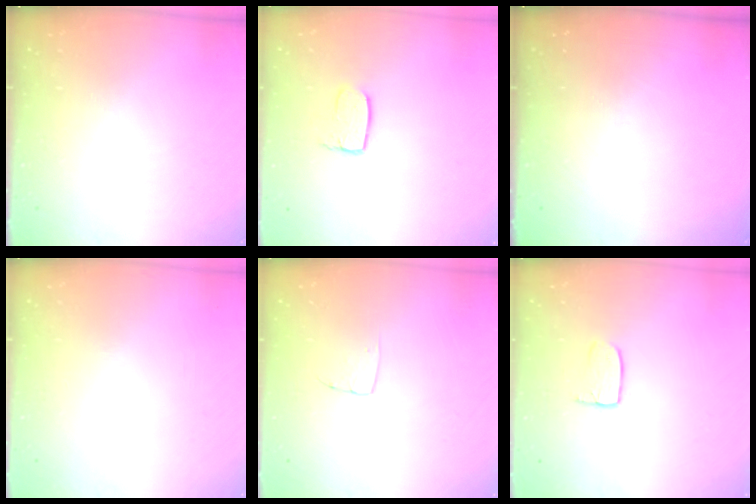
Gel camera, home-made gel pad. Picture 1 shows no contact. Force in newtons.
{"total": 6.8, "press": 6.8, "slide": 0.4}
{"total": 0.0}
{"total": 0.0}
{"total": 3.7, "press": 3.7, "slide": 0.2}
{"total": 3.3, "press": 3.3, "slide": 0.1}